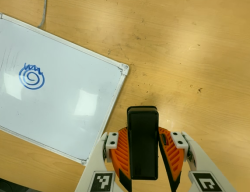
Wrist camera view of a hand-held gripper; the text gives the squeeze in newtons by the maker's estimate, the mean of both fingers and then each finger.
{"total": 6.4, "left": 5.0, "right": 7.8}